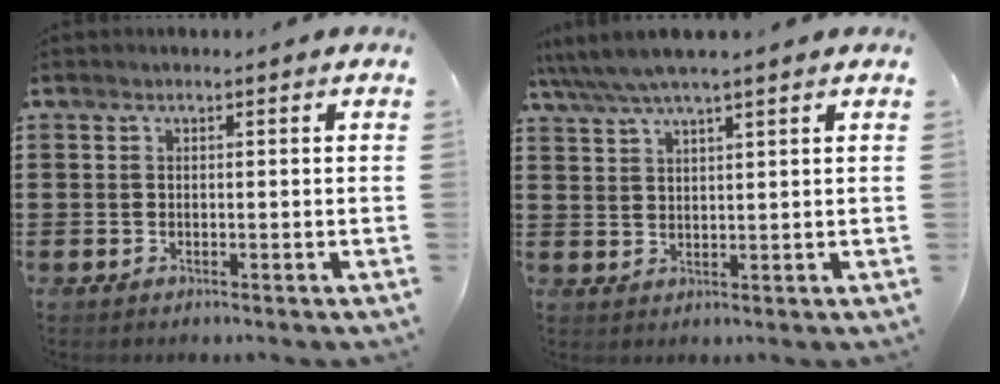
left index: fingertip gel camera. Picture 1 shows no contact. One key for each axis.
{"total": 4.0, "fx": 3.3, "fy": 0.2, "fz": 2.3, "tx": -0.054, "ty": -0.006, "tz": 0.058}